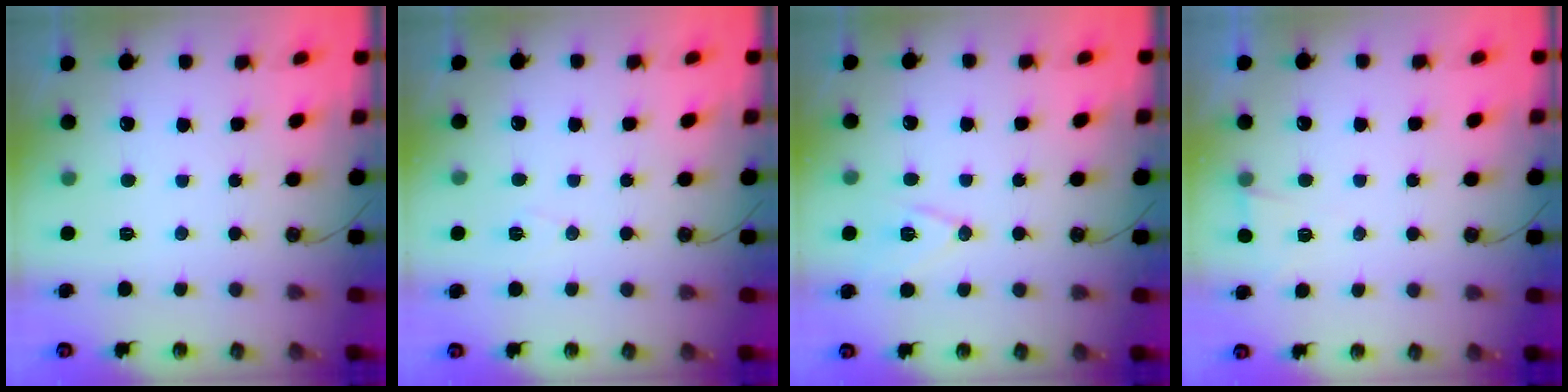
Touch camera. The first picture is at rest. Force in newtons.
{"total": 5.9, "press": 3.9, "slide": 4.4}
{"total": 10.0, "press": 9.3, "slide": 3.6}
{"total": 3.5, "press": 2.9, "slide": 2.1}